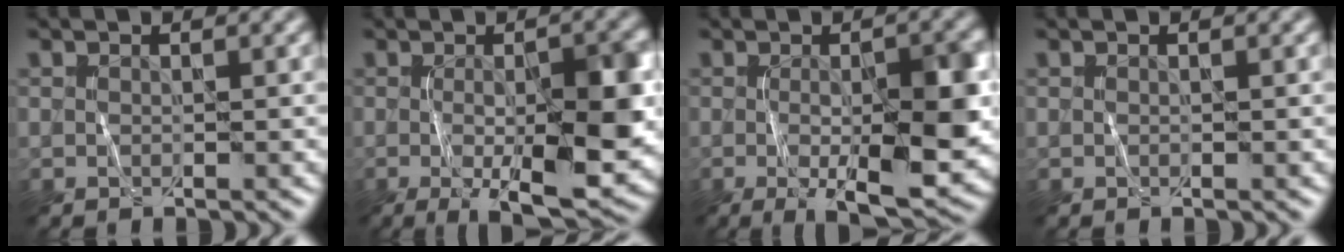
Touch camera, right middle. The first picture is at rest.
{"total": 9.8, "force": [-1.5, 2.5, 9.3], "torque": [-0.137, -0.016, -0.015]}
{"total": 8.8, "force": [-1.2, 2.2, 8.5], "torque": [-0.124, -0.012, -0.013]}
{"total": 0.0}